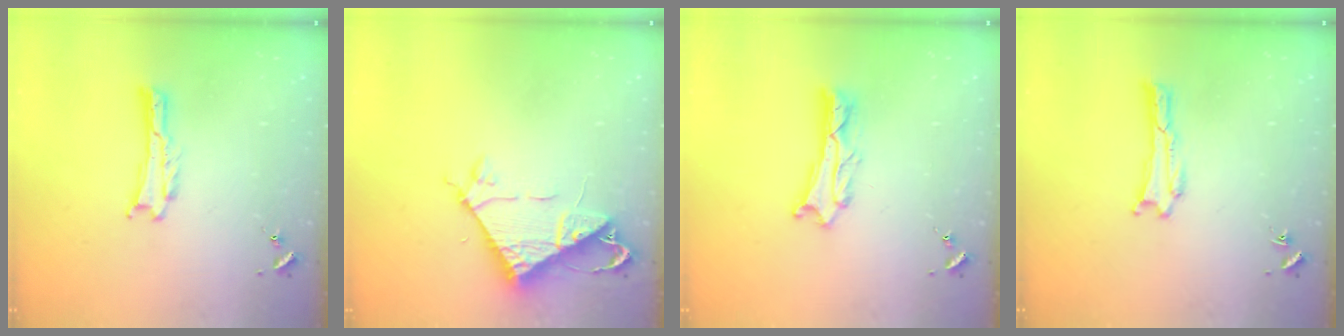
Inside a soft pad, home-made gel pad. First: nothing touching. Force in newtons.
{"total": 7.3, "press": 7.2, "slide": 0.7}
{"total": 2.6, "press": 2.6, "slide": 0.3}
{"total": 0.0}